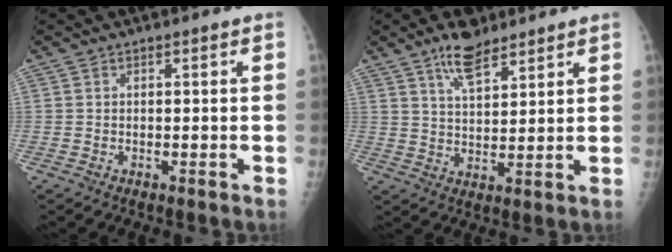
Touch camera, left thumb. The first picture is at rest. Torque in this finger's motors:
{"motor_torque": [0.36, -0.34, 0.76, -0.55, 0.05]}